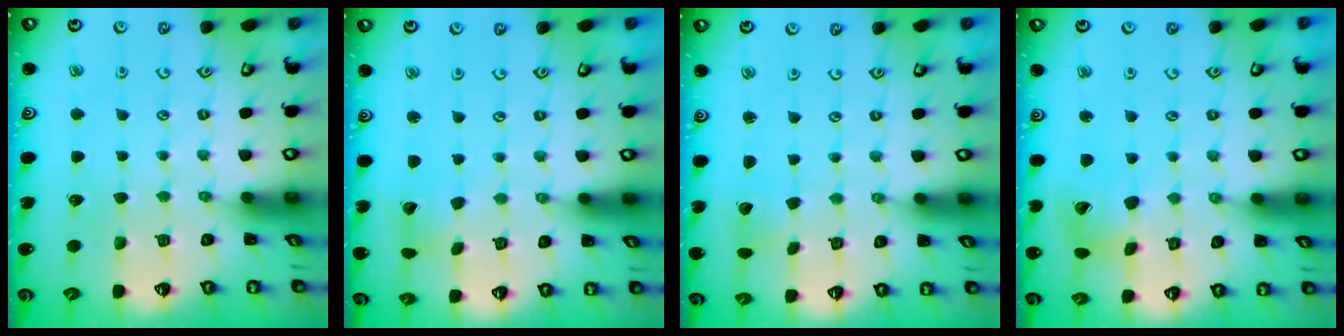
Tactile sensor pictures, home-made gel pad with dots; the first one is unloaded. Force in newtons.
{"total": 2.8, "press": 2.8, "slide": 0.4}
{"total": 2.0, "press": 2.0, "slide": 0.1}
{"total": 11.7, "press": 11.6, "slide": 1.6}